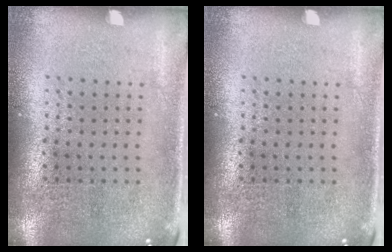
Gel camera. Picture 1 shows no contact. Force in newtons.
{"total": 0.0}